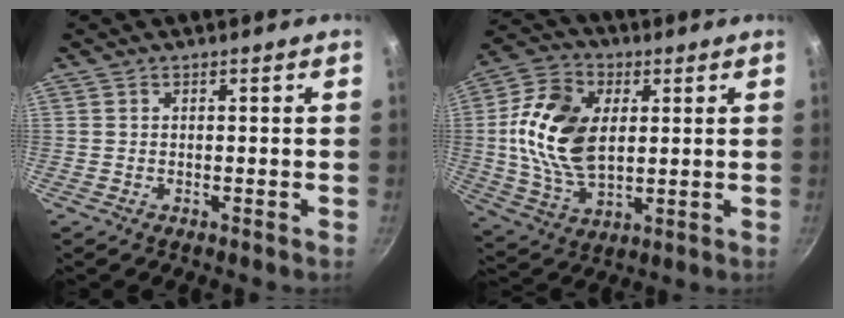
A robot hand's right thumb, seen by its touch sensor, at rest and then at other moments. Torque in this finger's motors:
{"motor_torque": [0.27, 0.34, 1.28, 0.10, 0.17]}